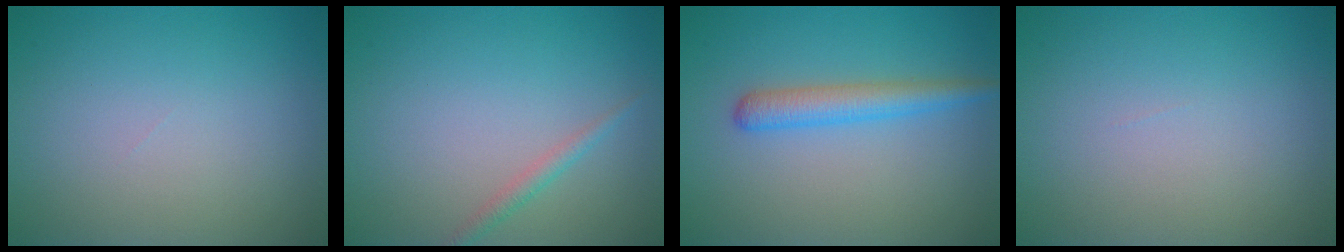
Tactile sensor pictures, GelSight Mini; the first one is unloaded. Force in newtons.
{"total": 1.2, "press": 1.2, "slide": 0.1}
{"total": 2.8, "press": 2.8, "slide": 0.1}
{"total": 0.0}